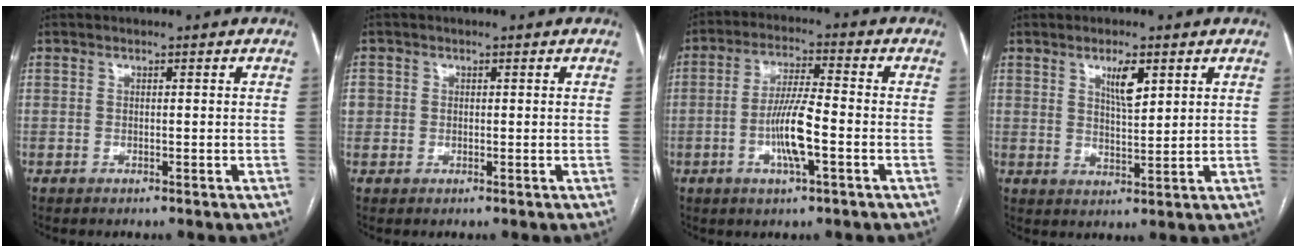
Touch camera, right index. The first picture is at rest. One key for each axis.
{"total": 3.1, "fx": 0.2, "fy": 2.9, "fz": 1.0, "tx": -0.031, "ty": 0.015, "tz": 0.009}
{"total": 7.9, "fx": -2.2, "fy": 0.9, "fz": 7.5, "tx": -0.148, "ty": -0.001, "tz": -0.044}
{"total": 4.6, "fx": 2.4, "fy": 1.1, "fz": 3.8, "tx": -0.067, "ty": -0.004, "tz": 0.044}